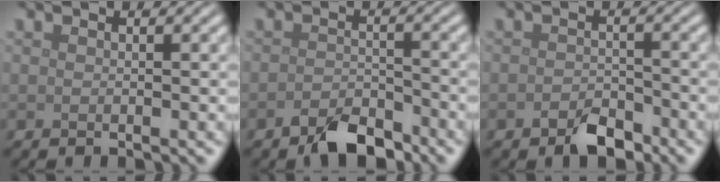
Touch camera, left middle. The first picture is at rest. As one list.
[{"total": 4.2, "force": [-3.1, 1.8, 2.2], "torque": [-0.036, -0.002, -0.061]}, {"total": 2.9, "force": [-1.9, 1.4, 1.6], "torque": [-0.026, 0.003, -0.037]}]